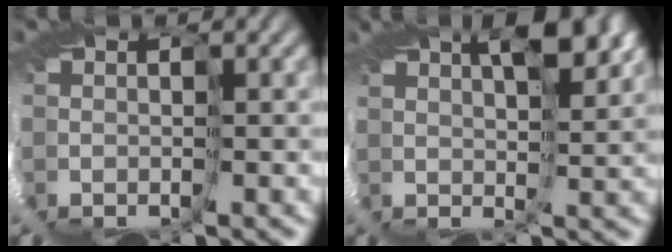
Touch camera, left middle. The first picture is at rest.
{"total": 5.5, "force": [4.7, -2.8, 0.4], "torque": [-0.011, 0.010, 0.071]}